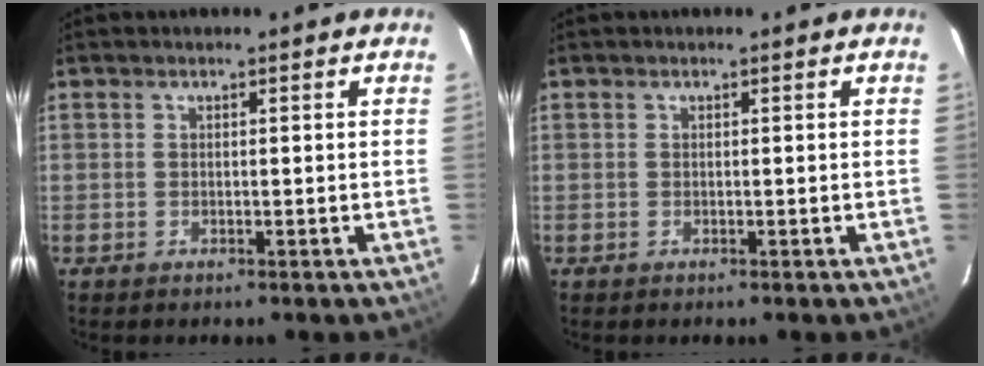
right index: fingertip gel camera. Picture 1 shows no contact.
{"total": 0.0}